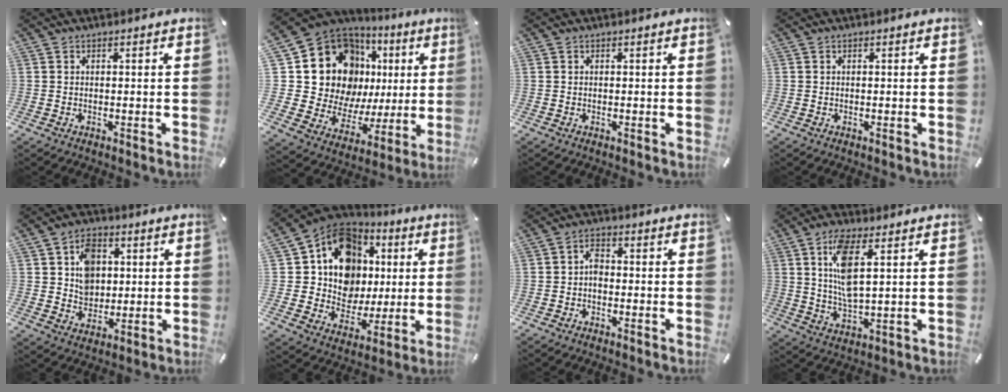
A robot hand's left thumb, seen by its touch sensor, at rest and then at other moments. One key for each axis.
{"total": 21.0, "fx": 7.6, "fy": 15.9, "fz": 11.3, "tx": -0.205, "ty": -0.054, "tz": 0.154}
{"total": 0.0}
{"total": 0.0}
{"total": 8.3, "fx": 1.7, "fy": 7.1, "fz": 3.9, "tx": -0.059, "ty": 0.008, "tz": 0.031}
{"total": 14.5, "fx": 3.7, "fy": 12.6, "fz": 6.2, "tx": -0.108, "ty": -0.038, "tz": 0.075}
{"total": 3.2, "fx": -0.8, "fy": 2.1, "fz": 2.3, "tx": -0.050, "ty": 0.006, "tz": -0.016}
{"total": 10.2, "fx": 3.7, "fy": 3.7, "fz": 8.7, "tx": -0.181, "ty": -0.003, "tz": 0.061}